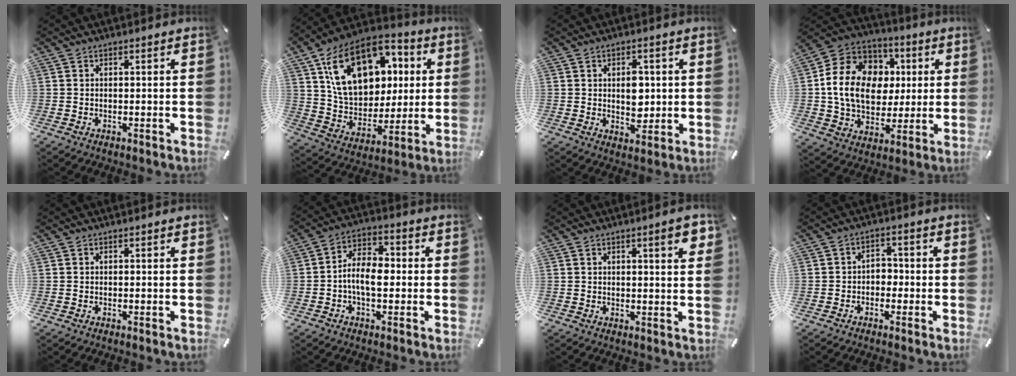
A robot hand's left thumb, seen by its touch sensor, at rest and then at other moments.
{"total": 21.3, "force": [8.5, 15.1, 12.3], "torque": [-0.221, -0.027, 0.160]}
{"total": 5.9, "force": [0.6, 4.1, 4.3], "torque": [-0.054, -0.005, 0.005]}
{"total": 17.6, "force": [1.4, 14.4, 10.1], "torque": [-0.195, 0.012, 0.033]}
{"total": 0.0}
{"total": 8.5, "force": [-2.0, 4.8, 6.7], "torque": [-0.131, 0.014, -0.036]}
{"total": 5.1, "force": [2.2, 1.1, 4.5], "torque": [-0.066, -0.007, 0.032]}
{"total": 3.4, "force": [-1.3, 2.5, 1.9], "torque": [-0.036, 0.013, -0.028]}